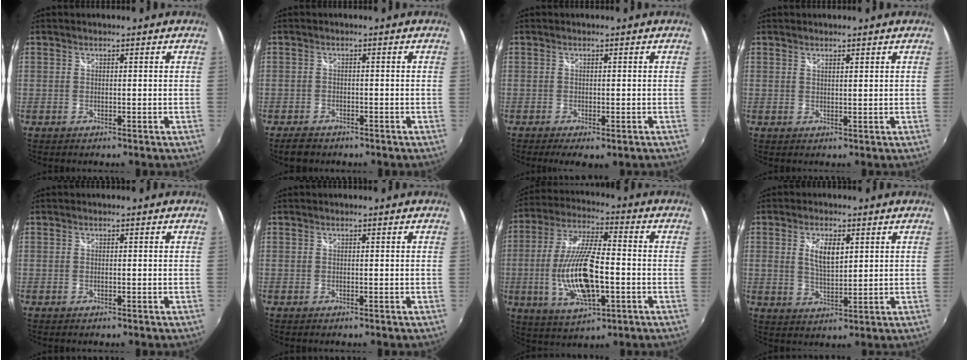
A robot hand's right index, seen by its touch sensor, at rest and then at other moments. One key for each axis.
{"total": 3.6, "fx": -2.8, "fy": 1.9, "fz": 1.2, "tx": -0.036, "ty": -0.005, "tz": -0.047}
{"total": 4.1, "fx": -2.5, "fy": 1.4, "fz": 2.9, "tx": -0.058, "ty": -0.019, "tz": -0.034}
{"total": 1.1, "fx": 0.9, "fy": 0.2, "fz": 0.5, "tx": -0.006, "ty": 0.000, "tz": 0.015}
{"total": 0.0}
{"total": 0.0}
{"total": 16.5, "fx": -3.5, "fy": 5.9, "fz": 15.0, "tx": -0.305, "ty": -0.009, "tz": -0.057}
{"total": 5.9, "fx": 1.8, "fy": 2.7, "fz": 4.9, "tx": -0.090, "ty": 0.000, "tz": 0.035}